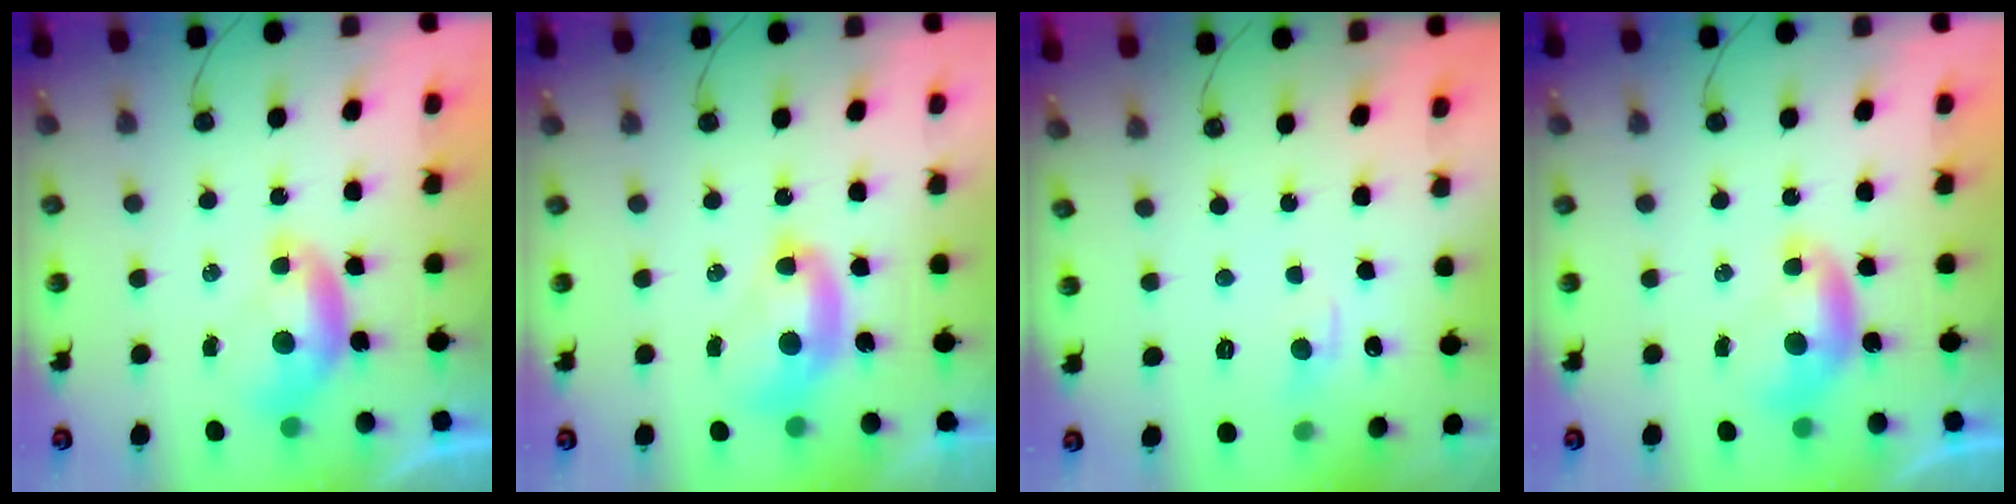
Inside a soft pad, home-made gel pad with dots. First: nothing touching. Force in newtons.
{"total": 2.5, "press": 2.5, "slide": 0.1}
{"total": 1.0, "press": 0.5, "slide": 0.9}
{"total": 0.0}